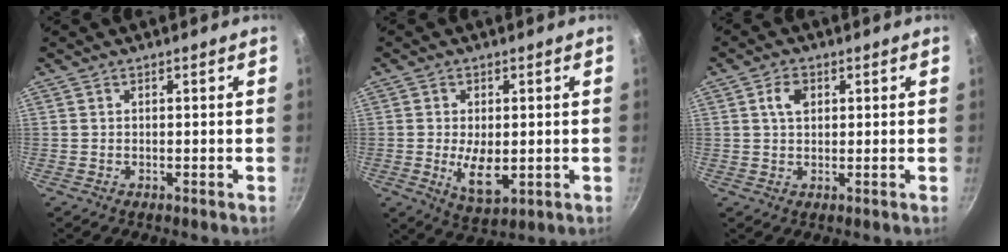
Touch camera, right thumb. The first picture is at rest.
{"total": 7.5, "force": [-0.8, 4.1, 6.3], "torque": [-0.101, -0.010, -0.003]}
{"total": 3.6, "force": [1.0, 2.4, 2.5], "torque": [-0.036, 0.002, 0.016]}